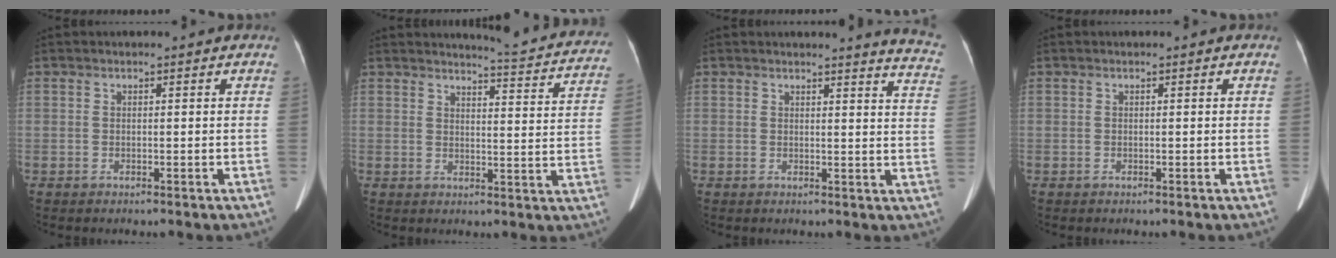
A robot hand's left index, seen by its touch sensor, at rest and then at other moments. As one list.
[{"total": 14.0, "force": [13.6, 0.5, 3.4], "torque": [-0.033, -0.069, 0.137]}, {"total": 8.6, "force": [8.4, -0.3, 2.2], "torque": [-0.007, -0.074, 0.057]}, {"total": 0.0}]